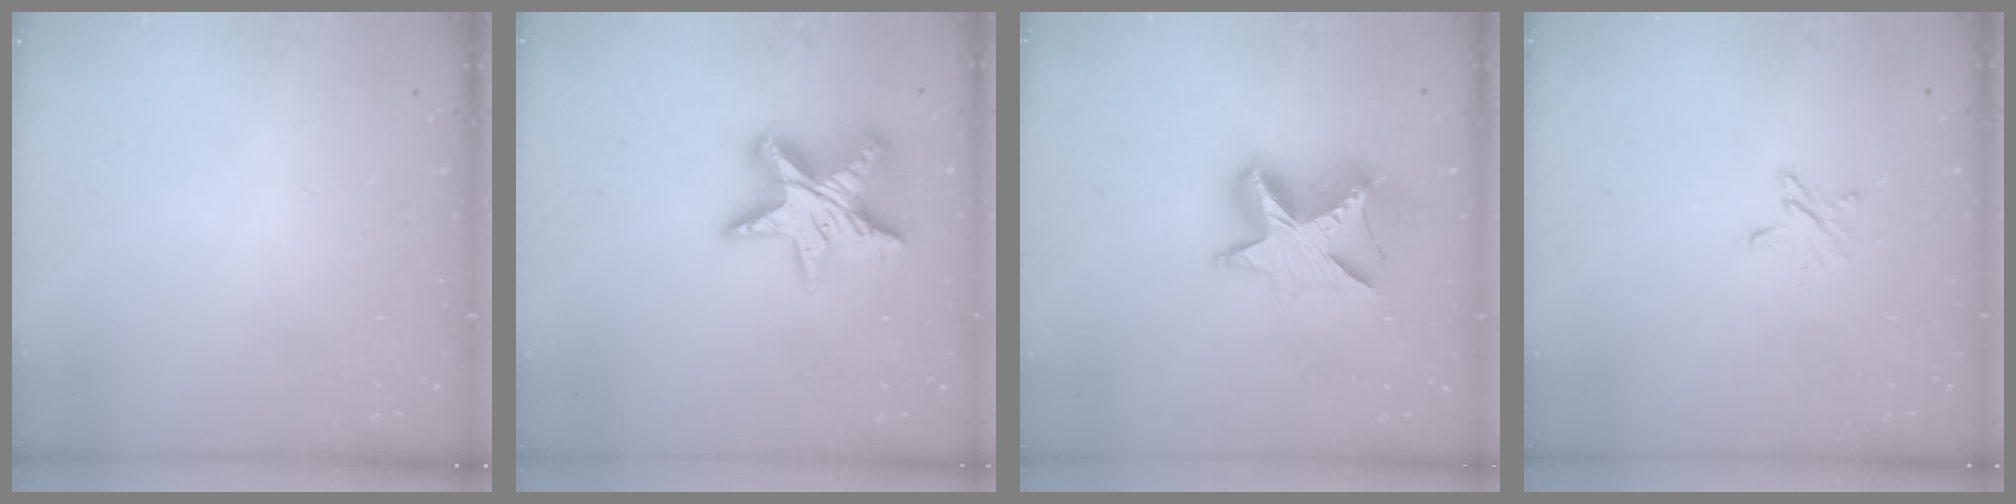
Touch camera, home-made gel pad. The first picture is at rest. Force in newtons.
{"total": 15.8, "press": 15.7, "slide": 1.1}
{"total": 12.6, "press": 12.6, "slide": 0.8}
{"total": 3.5, "press": 3.5, "slide": 0.3}